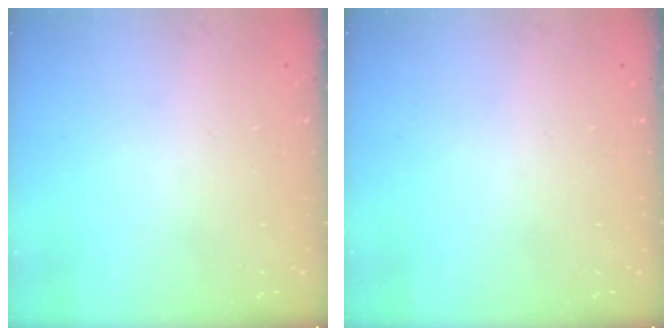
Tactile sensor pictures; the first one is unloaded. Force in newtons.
{"total": 0.0}